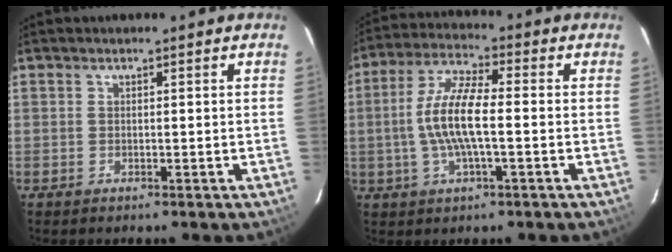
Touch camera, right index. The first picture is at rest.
{"total": 10.1, "force": [-1.1, 2.4, 9.8], "torque": [-0.202, 0.006, -0.025]}